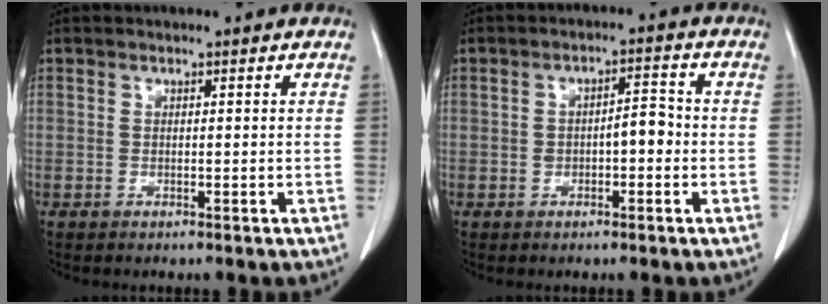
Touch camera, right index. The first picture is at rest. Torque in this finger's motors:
{"motor_torque": [0.12, 0.00, 0.06, 0.04]}